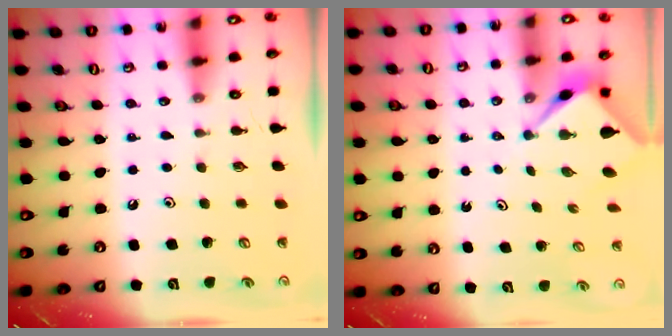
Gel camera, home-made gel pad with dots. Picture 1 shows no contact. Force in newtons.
{"total": 2.6, "press": 2.6, "slide": 0.1}